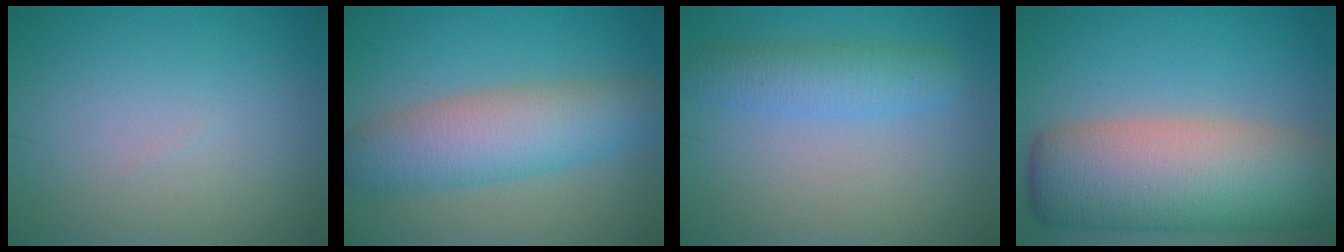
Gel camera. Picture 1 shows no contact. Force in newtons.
{"total": 6.9, "press": 6.9, "slide": 0.3}
{"total": 3.4, "press": 3.4, "slide": 0.1}
{"total": 12.8, "press": 12.8, "slide": 0.9}